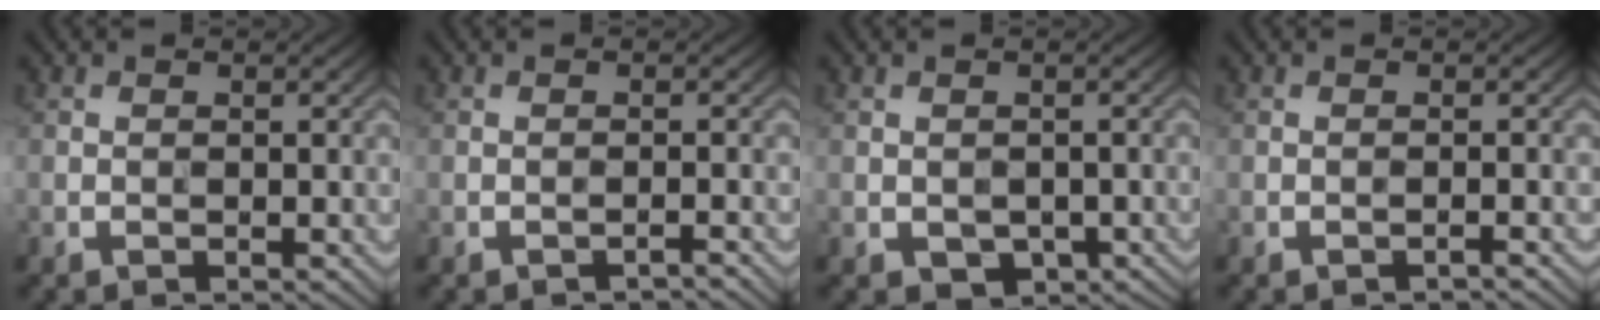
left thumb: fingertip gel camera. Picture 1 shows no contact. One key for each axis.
{"total": 0.9, "fx": -0.8, "fy": -0.2, "fz": 0.3, "tx": -0.006, "ty": 0.008, "tz": -0.017}
{"total": 3.1, "fx": -1.2, "fy": 2.1, "fz": 2.0, "tx": -0.035, "ty": -0.009, "tz": -0.016}
{"total": 0.7, "fx": -0.6, "fy": -0.3, "fz": 0.3, "tx": -0.005, "ty": 0.008, "tz": -0.012}